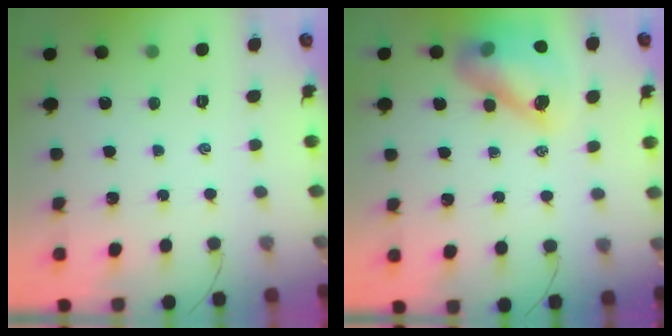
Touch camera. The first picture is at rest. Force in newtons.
{"total": 14.3, "press": 13.8, "slide": 3.7}